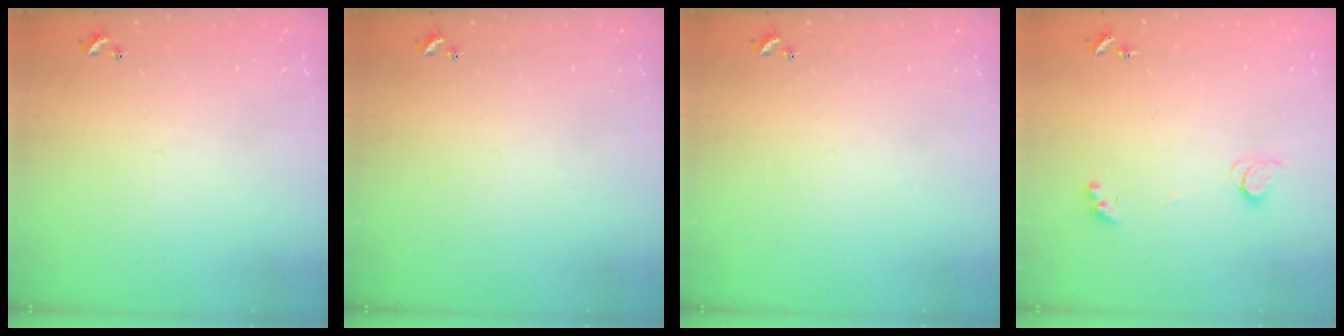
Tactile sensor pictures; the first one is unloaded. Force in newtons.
{"total": 0.0}
{"total": 0.0}
{"total": 2.1, "press": 2.1, "slide": 0.4}